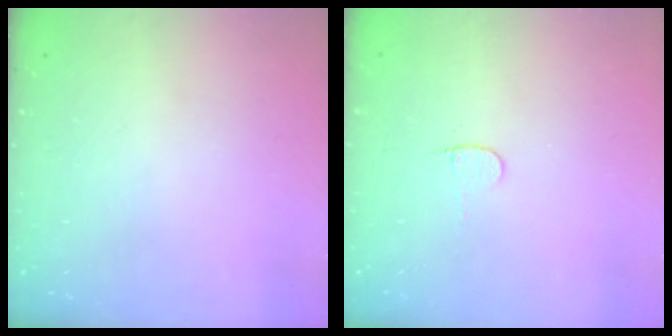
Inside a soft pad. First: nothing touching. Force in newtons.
{"total": 3.3, "press": 3.3, "slide": 0.4}